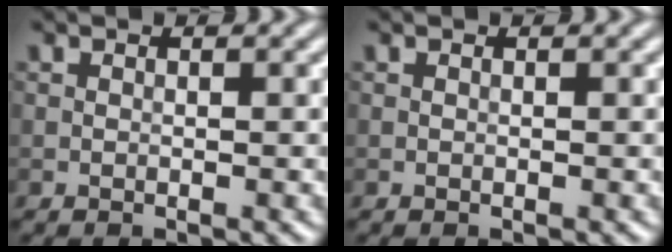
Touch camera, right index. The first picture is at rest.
{"total": 0.0}